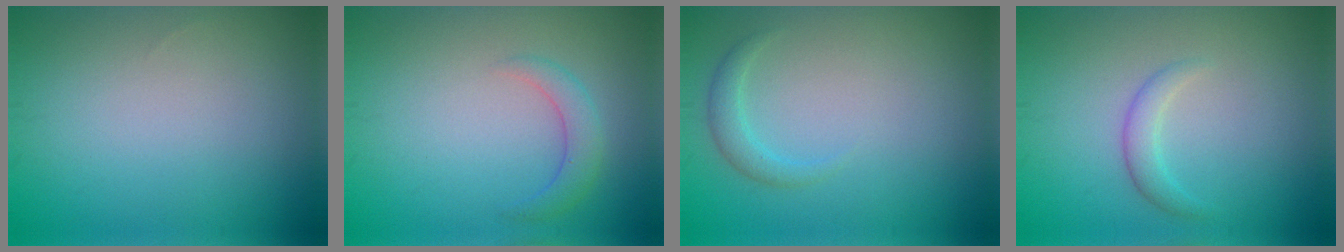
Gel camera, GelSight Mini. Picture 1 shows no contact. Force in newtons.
{"total": 2.0, "press": 2.0, "slide": 0.1}
{"total": 1.5, "press": 1.5, "slide": 0.1}
{"total": 1.6, "press": 1.6, "slide": 0.1}